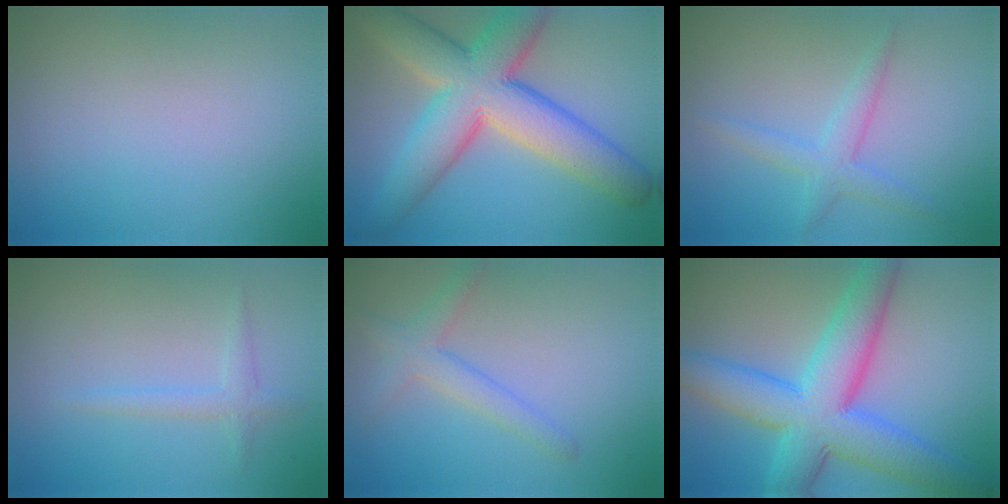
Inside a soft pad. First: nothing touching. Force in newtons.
{"total": 11.2, "press": 11.2, "slide": 0.5}
{"total": 2.4, "press": 2.4, "slide": 0.1}
{"total": 1.4, "press": 1.4, "slide": 0.1}
{"total": 2.7, "press": 2.7, "slide": 0.1}
{"total": 9.9, "press": 9.9, "slide": 0.4}